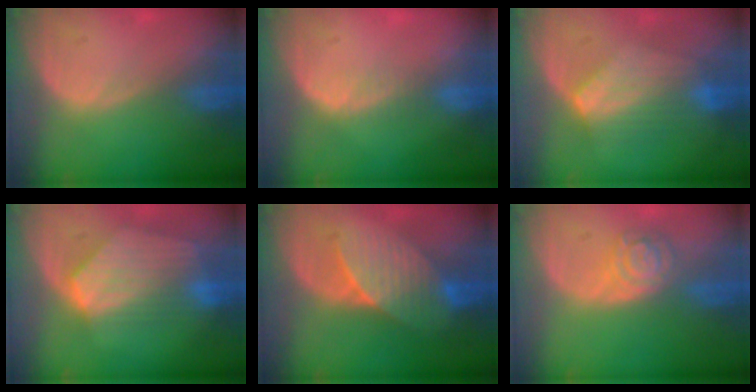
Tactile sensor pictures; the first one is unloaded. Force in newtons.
{"total": 2.3, "press": 1.6, "slide": 1.6}
{"total": 7.0, "press": 6.6, "slide": 2.3}
{"total": 9.0, "press": 8.0, "slide": 4.2}
{"total": 7.1, "press": 7.0, "slide": 1.3}
{"total": 5.2, "press": 4.6, "slide": 2.4}